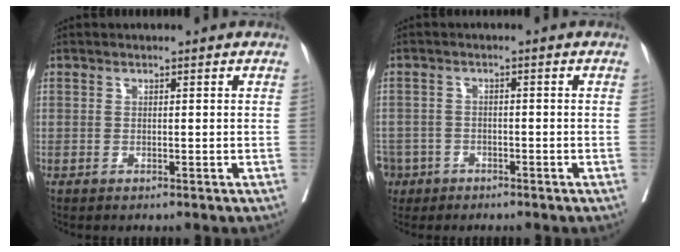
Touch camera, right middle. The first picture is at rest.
{"total": 6.7, "force": [-4.2, 5.1, 1.0], "torque": [-0.039, 0.000, -0.073]}